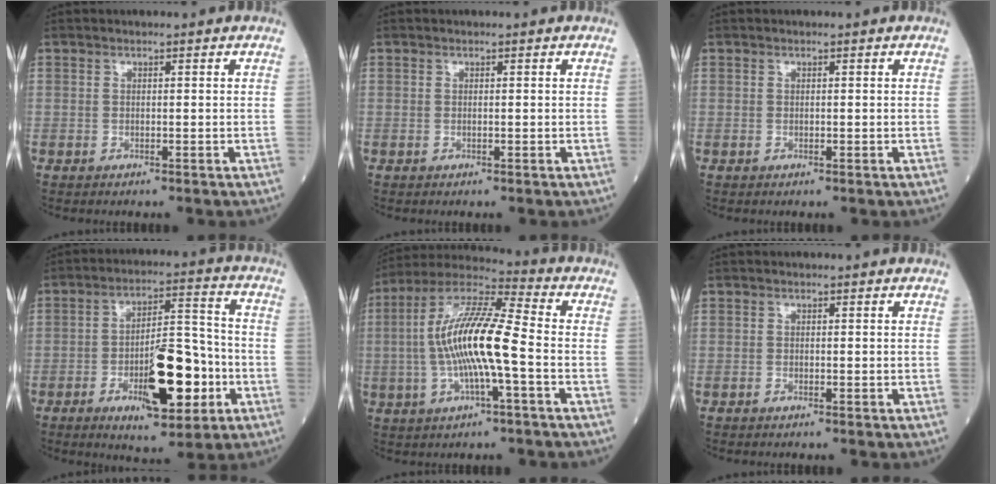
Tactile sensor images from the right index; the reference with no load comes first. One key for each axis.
{"total": 0.0}
{"total": 0.0}
{"total": 13.2, "fx": -4.6, "fy": 4.0, "fz": 11.7, "tx": -0.189, "ty": 0.007, "tz": -0.065}
{"total": 14.0, "fx": -1.6, "fy": 1.6, "fz": 13.8, "tx": -0.275, "ty": 0.013, "tz": -0.033}
{"total": 0.0}